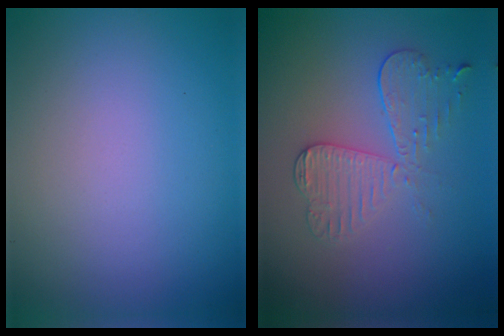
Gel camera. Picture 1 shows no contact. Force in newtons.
{"total": 4.0, "press": 3.4, "slide": 2.0}